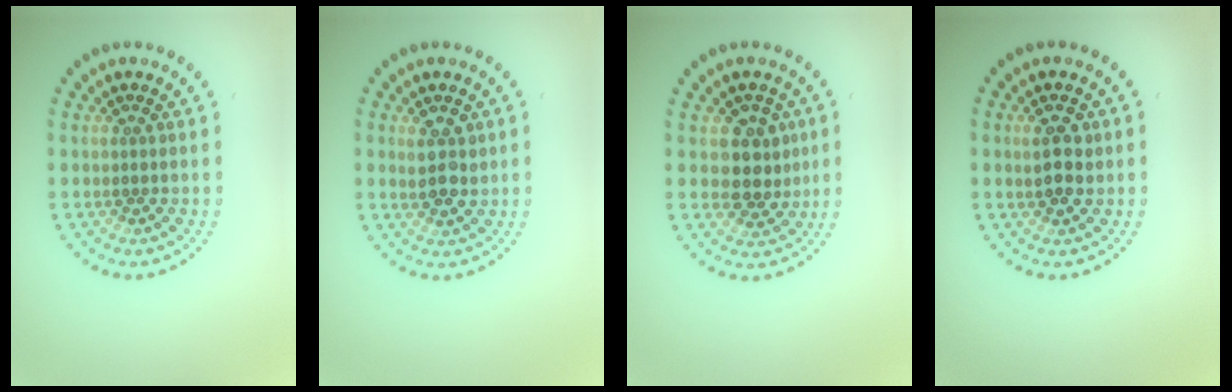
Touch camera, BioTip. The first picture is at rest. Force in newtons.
{"total": 2.4, "press": 2.3, "slide": 0.5}
{"total": 3.3, "press": 3.0, "slide": 1.2}
{"total": 2.4, "press": 2.4, "slide": 0.4}